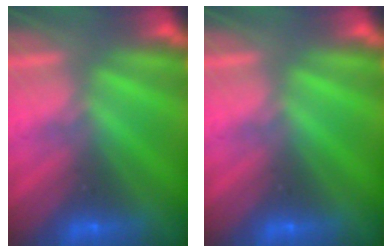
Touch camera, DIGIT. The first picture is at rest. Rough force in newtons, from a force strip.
{"total": 0.0}